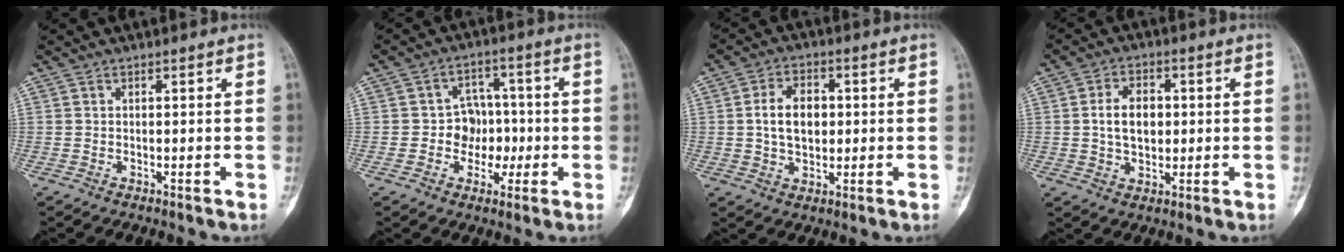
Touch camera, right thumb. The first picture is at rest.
{"total": 7.4, "force": [-1.1, 6.3, 3.6], "torque": [0.003, 0.024, -0.024]}
{"total": 8.2, "force": [0.6, 5.5, 6.0], "torque": [-0.086, 0.007, 0.011]}
{"total": 7.4, "force": [0.5, 5.0, 5.4], "torque": [-0.077, 0.007, 0.010]}